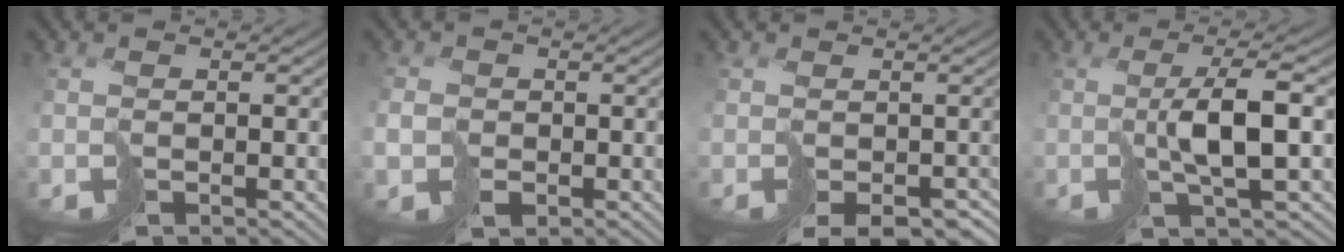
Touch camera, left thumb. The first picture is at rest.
{"total": 1.6, "force": [-0.2, 1.4, 0.6], "torque": [-0.013, 0.001, -0.006]}
{"total": 6.1, "force": [-3.7, 3.9, 3.0], "torque": [-0.035, -0.027, -0.024]}
{"total": 4.2, "force": [1.3, -0.1, 4.0], "torque": [-0.075, 0.011, 0.028]}